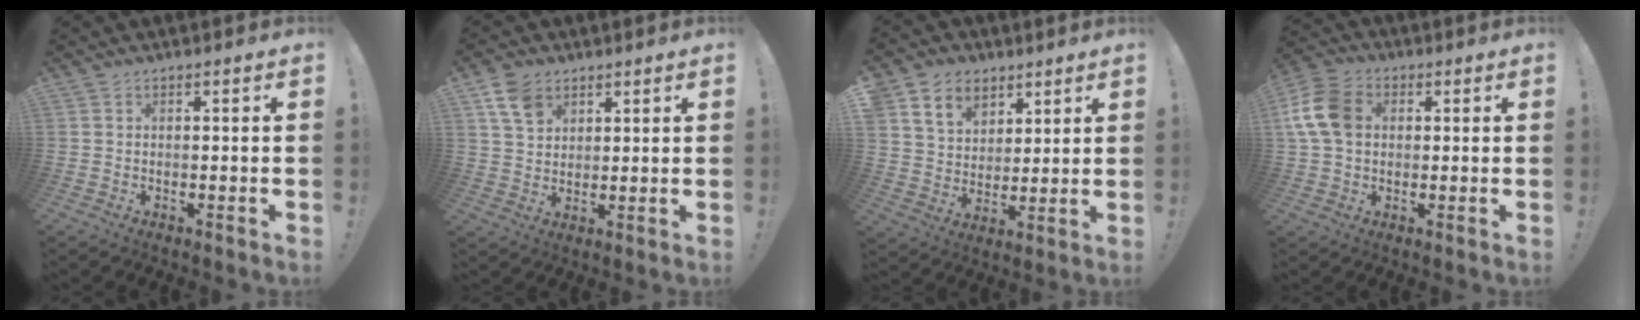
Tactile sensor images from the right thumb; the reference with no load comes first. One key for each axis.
{"total": 8.1, "fx": 4.7, "fy": 5.4, "fz": 3.7, "tx": -0.058, "ty": -0.017, "tz": 0.093}
{"total": 10.4, "fx": 6.5, "fy": 7.6, "fz": 2.8, "tx": -0.056, "ty": -0.042, "tz": 0.131}
{"total": 12.3, "fx": 2.1, "fy": 9.1, "fz": 8.0, "tx": -0.161, "ty": 0.010, "tz": 0.044}